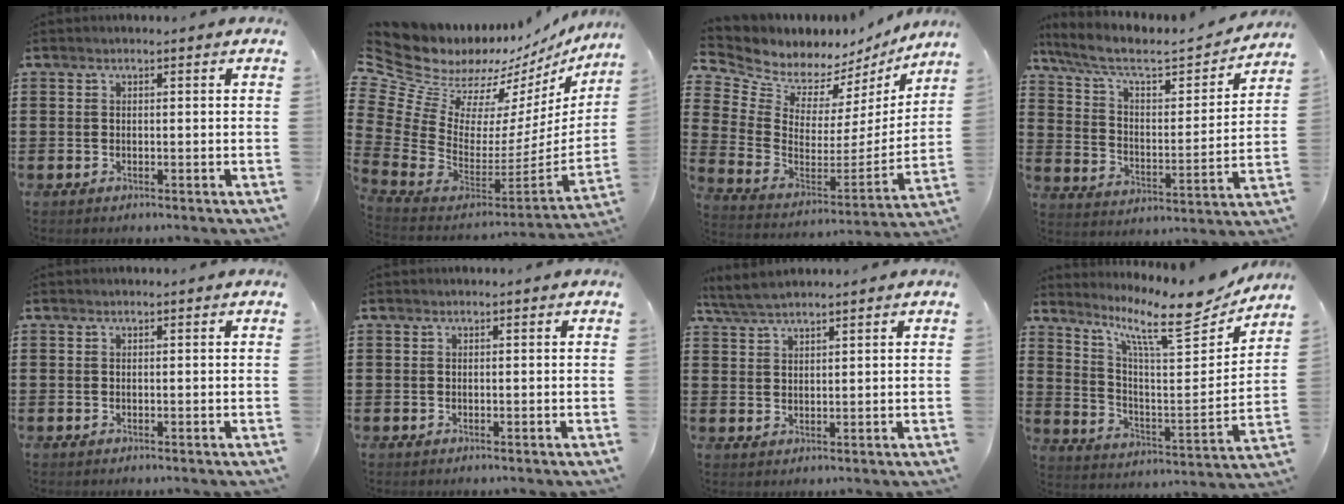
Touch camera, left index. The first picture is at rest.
{"total": 7.6, "force": [5.9, 4.4, 1.7], "torque": [-0.103, -0.082, 0.097]}
{"total": 6.1, "force": [5.5, 2.7, -0.3], "torque": [-0.039, -0.056, 0.098]}
{"total": 6.8, "force": [5.5, 1.8, 3.5], "torque": [-0.094, -0.038, 0.089]}
{"total": 0.0}
{"total": 0.0}
{"total": 3.4, "force": [3.0, 0.7, 1.5], "torque": [-0.038, -0.001, 0.056]}
{"total": 12.2, "force": [9.1, 2.4, 7.7], "torque": [-0.148, -0.052, 0.147]}